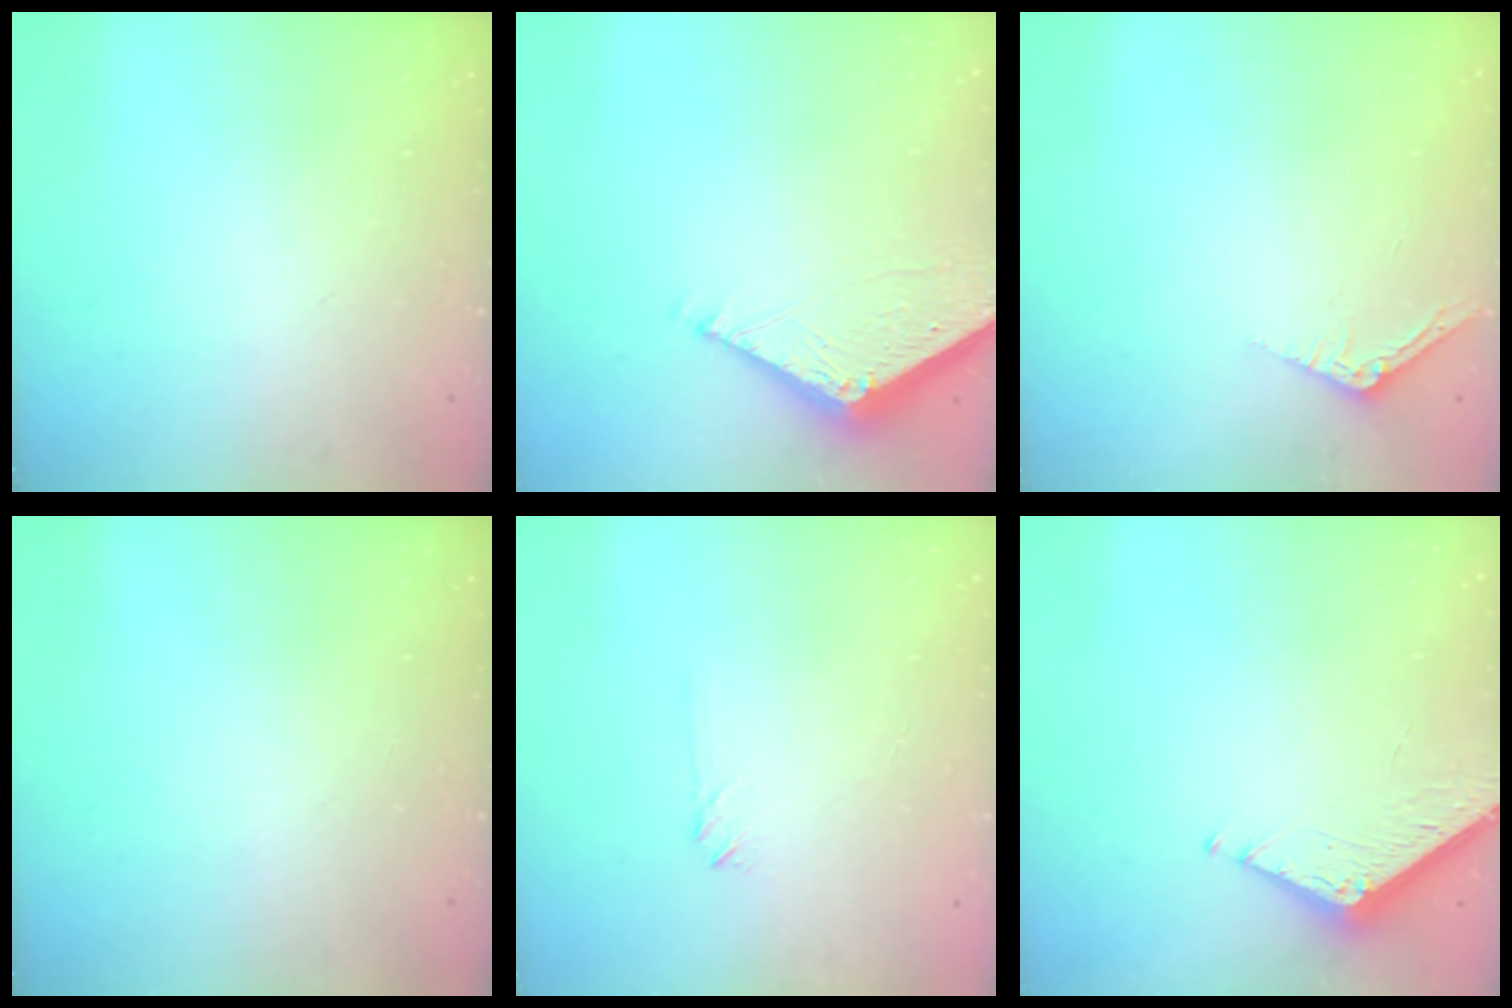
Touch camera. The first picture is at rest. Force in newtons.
{"total": 6.6, "press": 6.6, "slide": 0.1}
{"total": 2.5, "press": 2.5, "slide": 0.2}
{"total": 0.0}
{"total": 2.0, "press": 2.0, "slide": 0.3}
{"total": 4.6, "press": 4.6, "slide": 0.5}